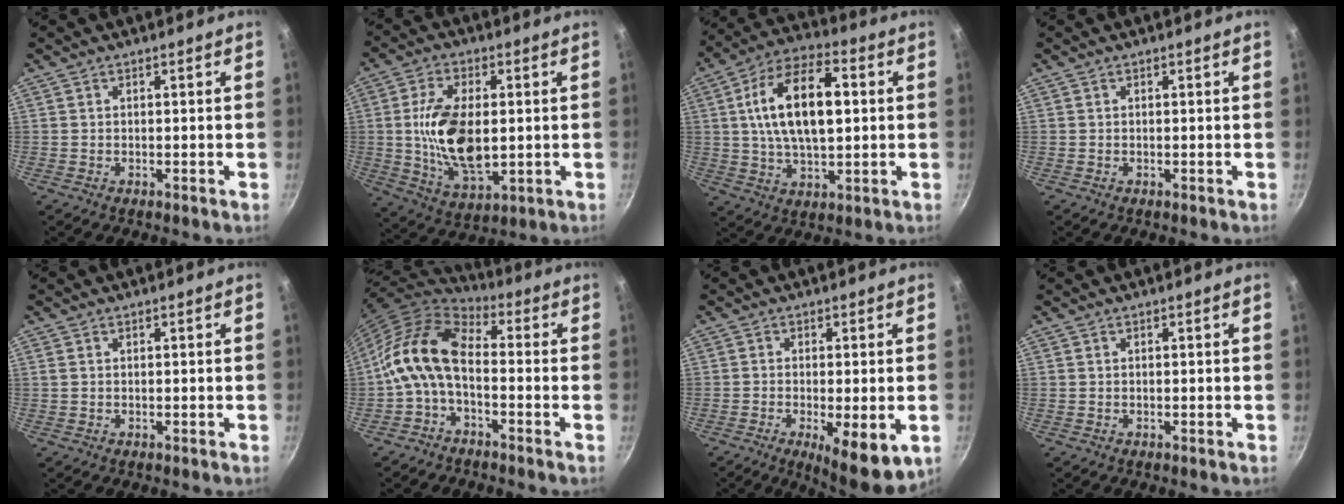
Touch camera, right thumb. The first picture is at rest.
{"total": 15.4, "force": [0.4, 8.0, 13.2], "torque": [-0.240, -0.012, 0.017]}
{"total": 17.7, "force": [2.7, 8.9, 15.0], "torque": [-0.258, 0.016, 0.045]}
{"total": 0.0}
{"total": 0.7, "force": [0.3, 0.4, 0.4], "torque": [-0.010, 0.006, 0.009]}
{"total": 12.6, "force": [-1.9, 7.0, 10.3], "torque": [-0.191, 0.053, -0.053]}
{"total": 11.2, "force": [-3.9, 3.6, 9.8], "torque": [-0.142, -0.016, -0.051]}
{"total": 0.0}